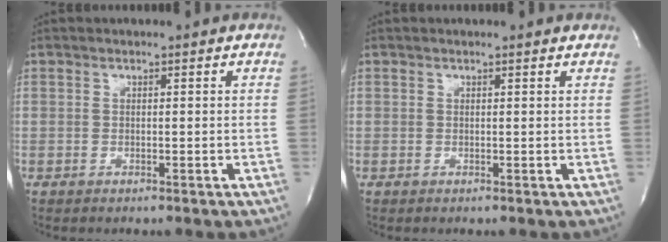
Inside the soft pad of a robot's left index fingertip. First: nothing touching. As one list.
[{"total": 0.7, "force": [0.7, -0.1, 0.2], "torque": [-0.013, -0.003, 0.010]}]